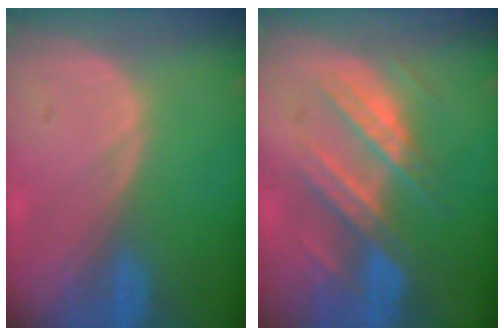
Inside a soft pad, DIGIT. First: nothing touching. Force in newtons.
{"total": 8.9, "press": 7.8, "slide": 4.2}